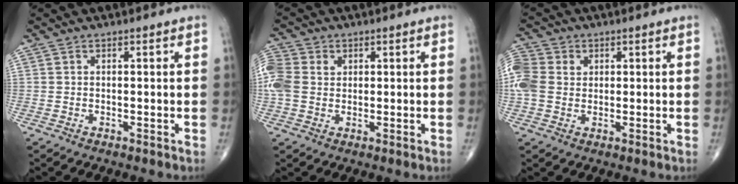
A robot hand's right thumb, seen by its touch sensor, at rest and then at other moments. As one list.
[{"total": 7.5, "force": [1.2, 6.0, 4.5], "torque": [-0.111, 0.012, 0.023]}, {"total": 8.0, "force": [1.2, 6.5, 4.5], "torque": [-0.107, 0.012, 0.020]}]